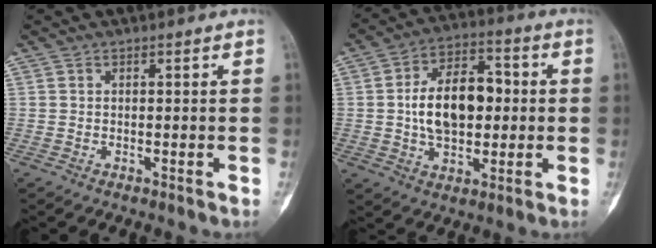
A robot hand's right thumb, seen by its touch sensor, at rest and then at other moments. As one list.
[{"total": 15.1, "force": [0.6, 9.3, 11.9], "torque": [-0.172, 0.024, 0.007]}]